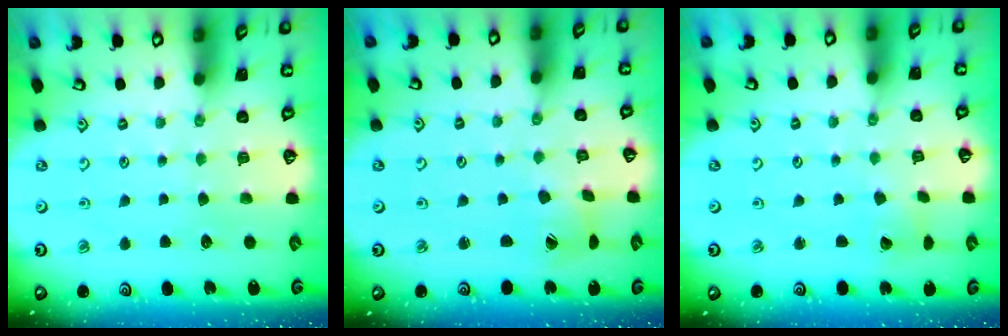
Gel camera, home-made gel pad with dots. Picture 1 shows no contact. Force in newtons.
{"total": 3.7, "press": 3.7, "slide": 0.5}
{"total": 2.6, "press": 2.6, "slide": 0.3}